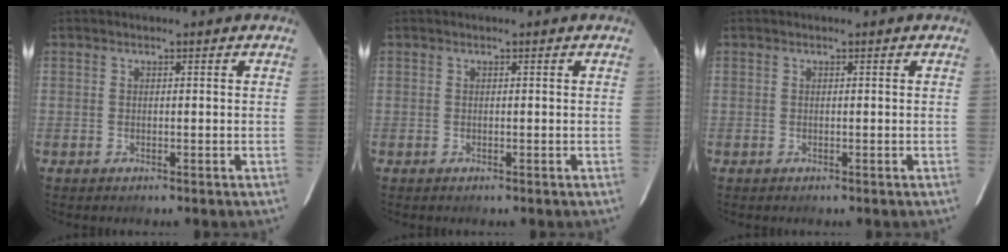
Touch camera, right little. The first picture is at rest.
{"total": 0.0}
{"total": 0.0}